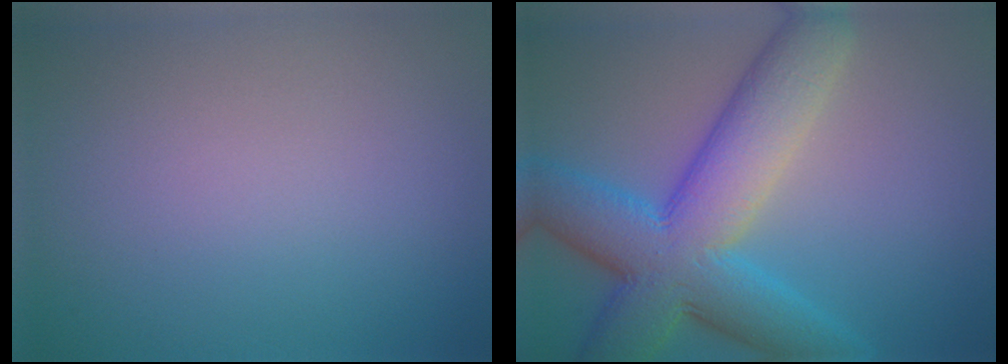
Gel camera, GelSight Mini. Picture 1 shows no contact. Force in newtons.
{"total": 10.6, "press": 10.6, "slide": 0.3}